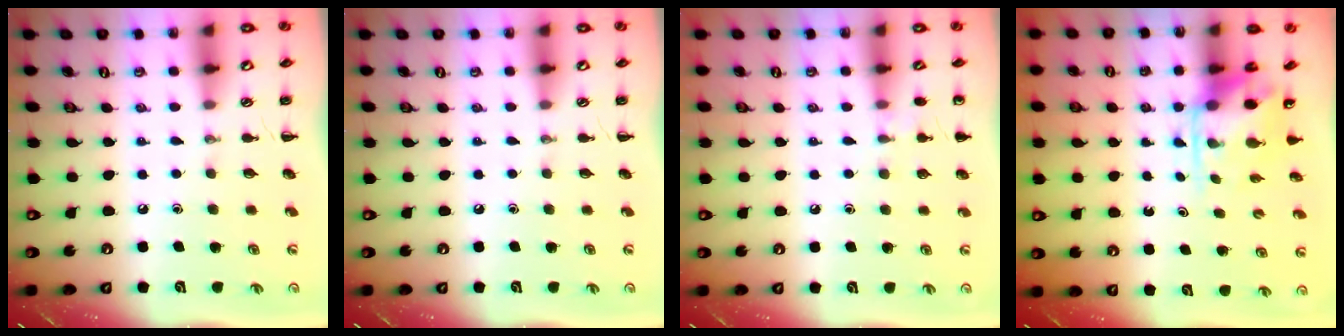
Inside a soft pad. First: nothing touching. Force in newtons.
{"total": 0.0}
{"total": 5.8, "press": 5.5, "slide": 1.8}
{"total": 4.5, "press": 4.4, "slide": 1.0}